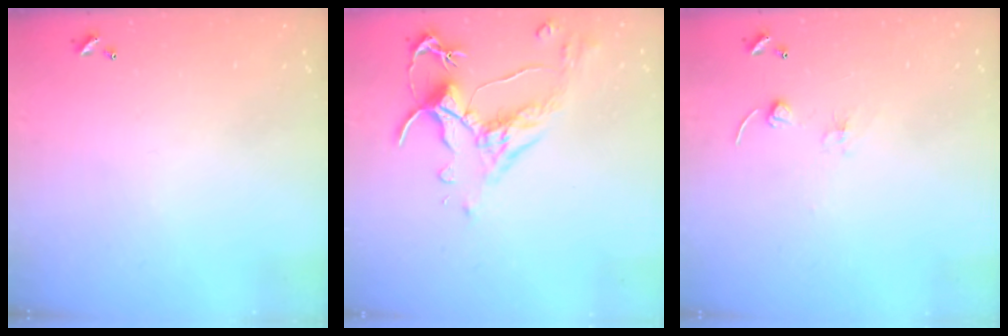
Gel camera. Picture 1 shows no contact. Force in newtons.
{"total": 2.6, "press": 2.2, "slide": 1.3}
{"total": 2.4, "press": 2.4, "slide": 0.3}